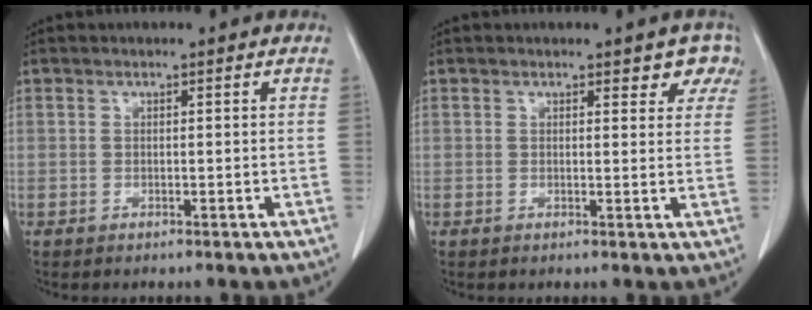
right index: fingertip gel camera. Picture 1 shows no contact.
{"total": 3.9, "force": [3.0, 1.9, 1.8], "torque": [0.003, -0.002, 0.023]}